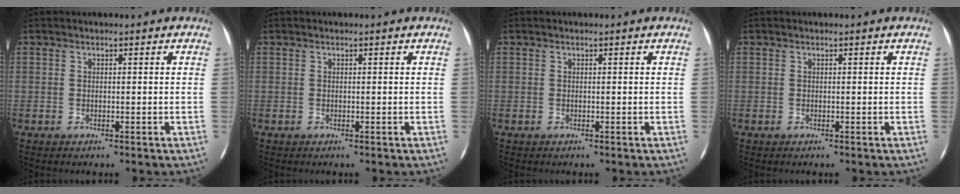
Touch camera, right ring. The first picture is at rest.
{"total": 0.0}
{"total": 0.0}
{"total": 0.0}